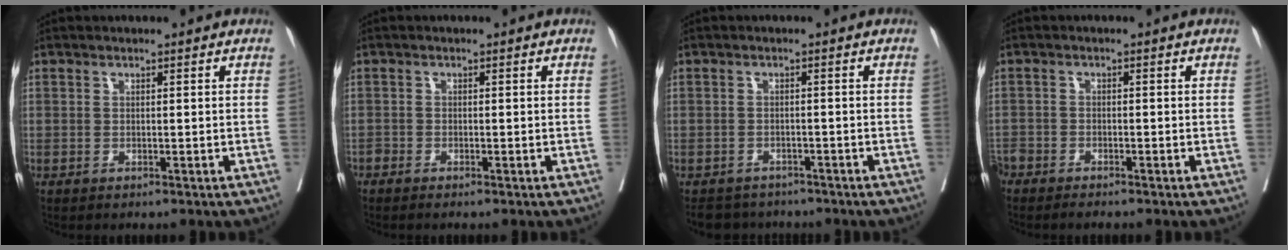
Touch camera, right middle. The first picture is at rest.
{"total": 0.9, "force": [-0.9, 0.1, 0.3], "torque": [-0.007, -0.001, -0.019]}
{"total": 5.1, "force": [-4.7, 2.0, 0.1], "torque": [0.005, 0.001, -0.068]}
{"total": 5.5, "force": [-4.8, 1.6, 2.2], "torque": [-0.044, -0.009, -0.084]}